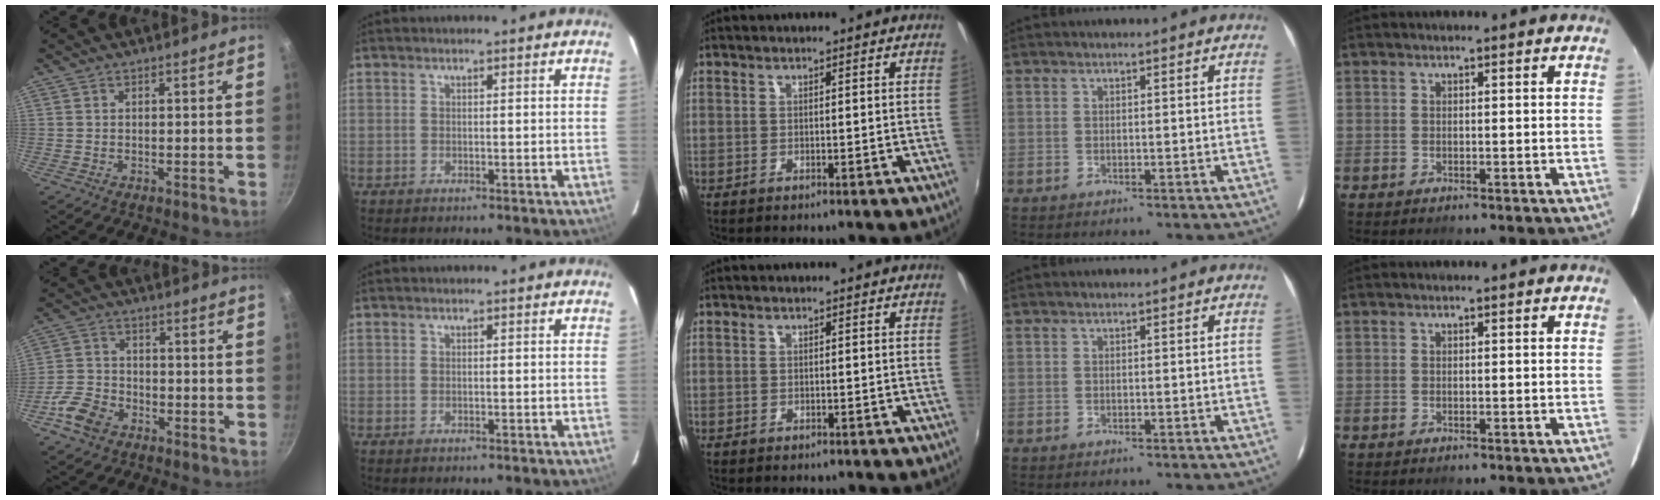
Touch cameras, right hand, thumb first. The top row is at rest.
{"thumb": {"total": 7.6, "force": [-3.9, 5.3, 3.8], "torque": [-0.064, 0.026, -0.083]}, "middle": {"total": 0.6, "force": [-0.4, 0.5, 0.0], "torque": [-0.001, 0.001, -0.006]}}